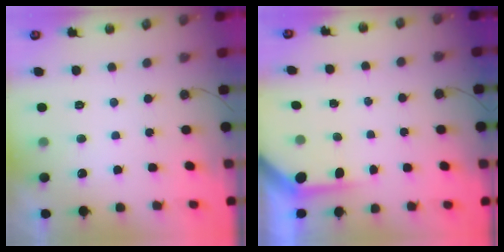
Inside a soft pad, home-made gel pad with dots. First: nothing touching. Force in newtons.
{"total": 3.7, "press": 3.7, "slide": 0.3}